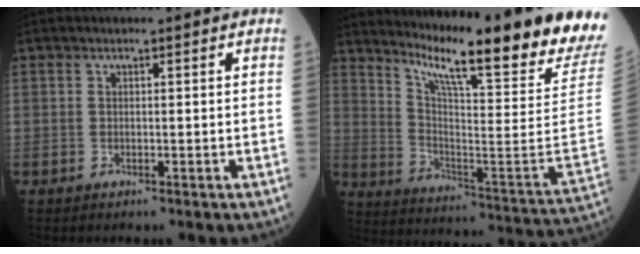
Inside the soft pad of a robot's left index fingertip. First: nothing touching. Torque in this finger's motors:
{"motor_torque": [1.19, -0.95, 0.43, 0.14]}